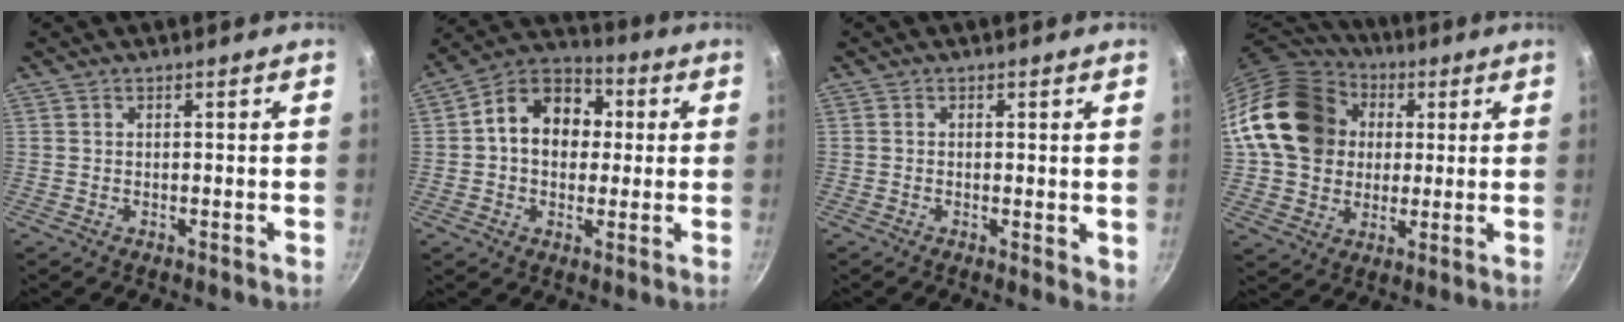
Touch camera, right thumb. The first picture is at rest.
{"total": 13.9, "force": [1.7, 10.6, 8.9], "torque": [-0.102, 0.029, 0.006]}
{"total": 2.5, "force": [-0.1, 1.1, 2.2], "torque": [-0.027, -0.007, -0.003]}
{"total": 20.2, "force": [3.4, 16.7, 10.9], "torque": [-0.172, 0.030, 0.061]}